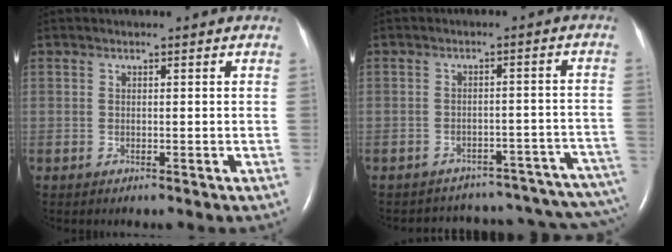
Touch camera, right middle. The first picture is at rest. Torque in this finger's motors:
{"motor_torque": [1.07, -1.07, 0.12, 0.02]}